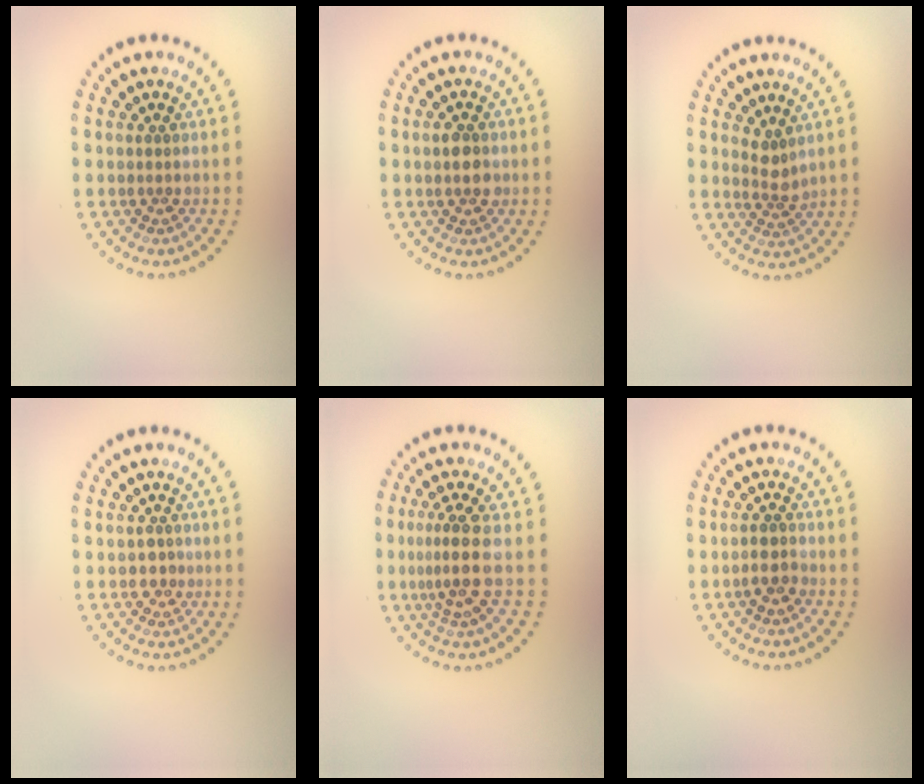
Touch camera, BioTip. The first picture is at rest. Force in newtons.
{"total": 2.4, "press": 2.4, "slide": 0.1}
{"total": 1.7, "press": 1.3, "slide": 1.1}
{"total": 1.2, "press": 1.2, "slide": 0.4}
{"total": 3.1, "press": 2.2, "slide": 2.2}
{"total": 1.6, "press": 1.4, "slide": 0.8}